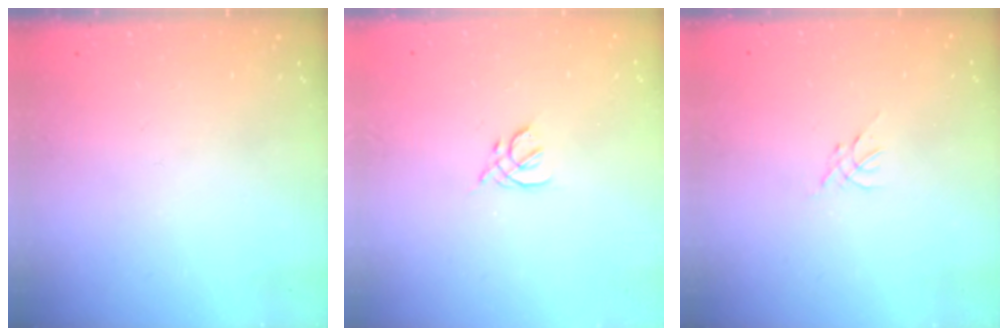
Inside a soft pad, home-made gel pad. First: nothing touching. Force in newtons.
{"total": 2.0, "press": 1.9, "slide": 0.6}
{"total": 0.5, "press": 0.4, "slide": 0.3}